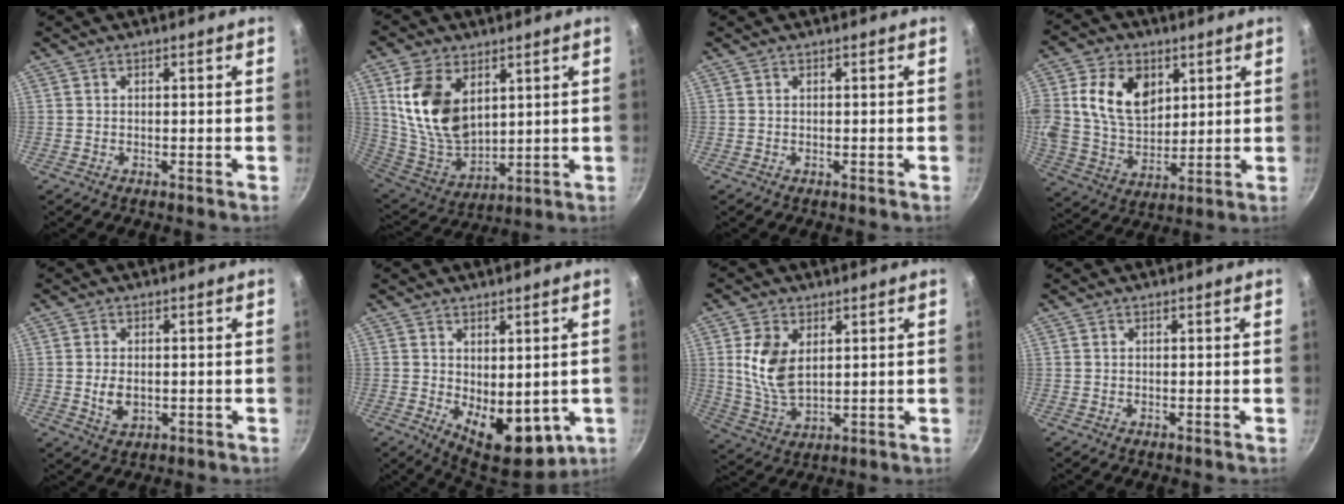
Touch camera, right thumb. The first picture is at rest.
{"total": 16.1, "force": [5.5, 10.1, 11.3], "torque": [-0.194, -0.042, 0.121]}
{"total": 0.0}
{"total": 15.2, "force": [4.6, 10.7, 9.7], "torque": [-0.153, -0.015, 0.085]}
{"total": 4.4, "force": [-0.3, 2.9, 3.4], "torque": [-0.057, -0.004, 0.001]}
{"total": 11.7, "force": [-1.1, 6.7, 9.5], "torque": [-0.108, -0.019, 0.004]}
{"total": 9.7, "force": [2.5, 5.9, 7.3], "torque": [-0.138, -0.023, 0.057]}
{"total": 0.0}